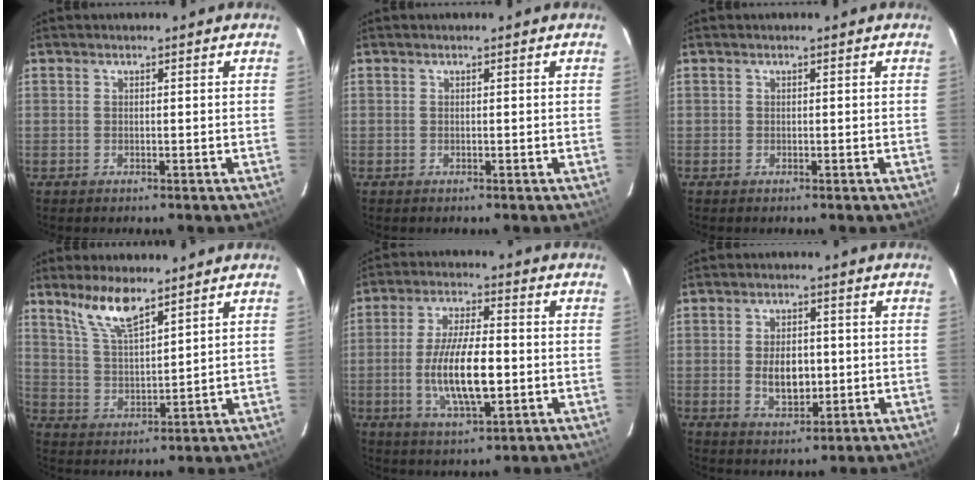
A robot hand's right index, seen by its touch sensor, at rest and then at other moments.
{"total": 0.0}
{"total": 0.0}
{"total": 8.6, "force": [6.5, 1.9, 5.3], "torque": [-0.103, 0.003, 0.135]}
{"total": 12.3, "force": [-2.1, 4.0, 11.5], "torque": [-0.221, -0.008, -0.034]}
{"total": 6.6, "force": [-0.6, 4.1, 5.2], "torque": [-0.095, -0.003, -0.003]}